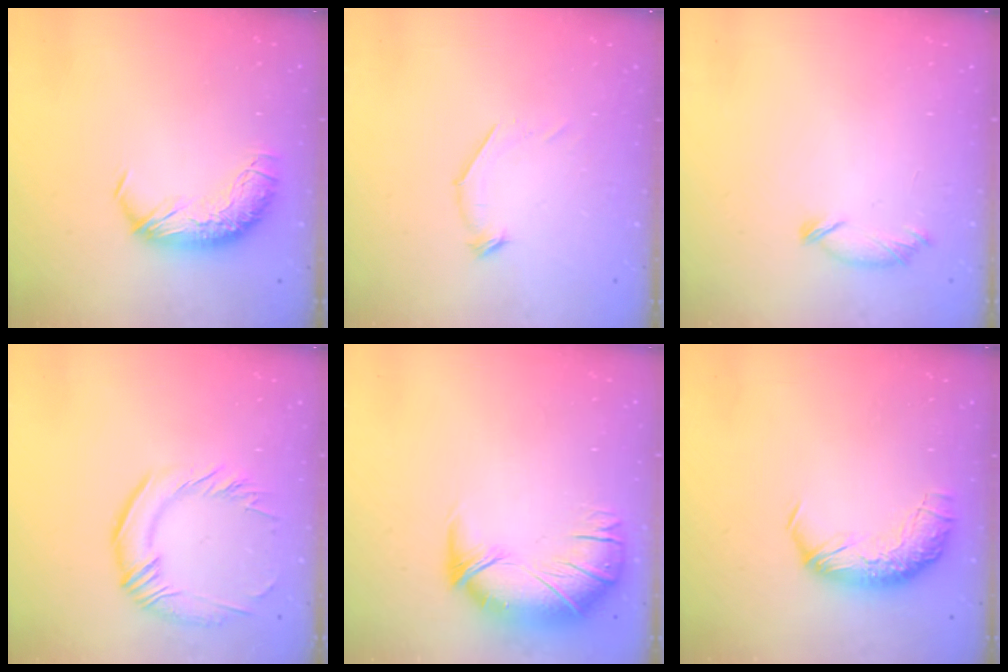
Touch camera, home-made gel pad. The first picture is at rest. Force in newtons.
{"total": 5.7, "press": 5.7, "slide": 0.9}
{"total": 5.7, "press": 5.6, "slide": 0.8}
{"total": 2.6, "press": 2.2, "slide": 1.5}
{"total": 2.6, "press": 1.0, "slide": 2.4}
{"total": 2.4, "press": 1.1, "slide": 2.1}